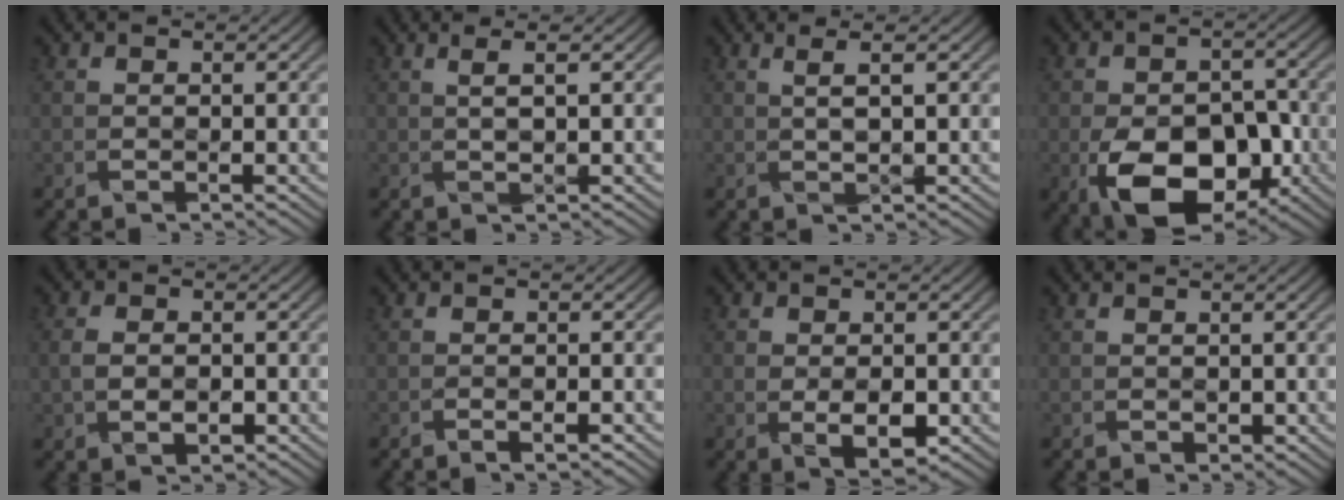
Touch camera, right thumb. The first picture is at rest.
{"total": 1.5, "force": [0.4, -1.0, 1.1], "torque": [-0.041, 0.001, 0.023]}
{"total": 1.8, "force": [0.5, -1.0, 1.4], "torque": [-0.047, 0.001, 0.026]}
{"total": 13.4, "force": [-5.2, 7.8, 9.6], "torque": [-0.182, -0.026, -0.081]}
{"total": 3.2, "force": [-0.7, 1.8, 2.5], "torque": [-0.068, -0.002, -0.001]}
{"total": 1.7, "force": [-1.2, 0.2, 1.1], "torque": [-0.011, 0.000, -0.015]}
{"total": 4.3, "force": [-1.0, 2.6, 3.3], "torque": [-0.065, -0.009, -0.008]}
{"total": 0.9, "force": [0.1, 0.9, 0.3], "torque": [-0.012, 0.000, 0.007]}